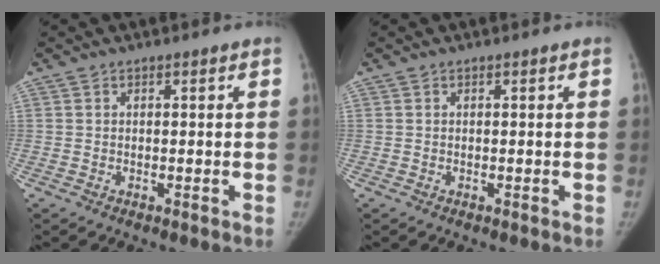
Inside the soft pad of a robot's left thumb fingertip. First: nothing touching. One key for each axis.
{"total": 0.0}